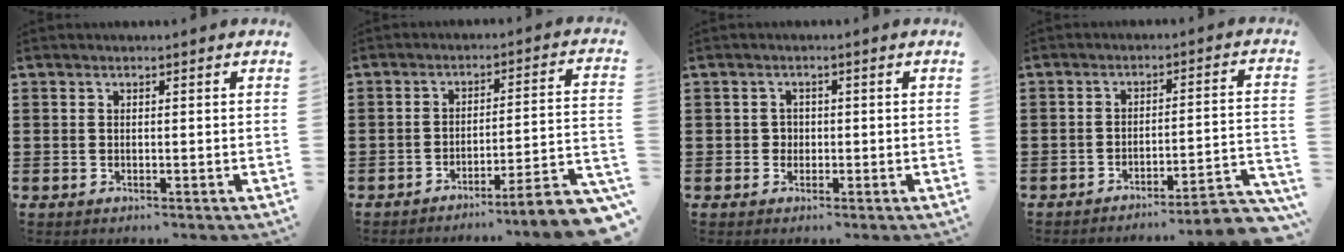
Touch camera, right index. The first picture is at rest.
{"total": 5.2, "force": [-4.0, -0.5, 3.3], "torque": [-0.055, -0.025, -0.080]}
{"total": 1.4, "force": [-0.1, 1.3, 0.5], "torque": [-0.013, 0.005, -0.003]}
{"total": 4.3, "force": [-4.0, -0.1, 1.7], "torque": [-0.032, -0.014, -0.082]}